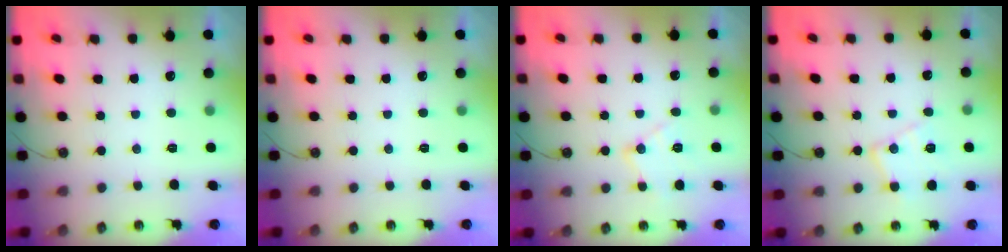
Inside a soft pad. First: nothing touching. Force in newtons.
{"total": 0.0}
{"total": 11.5, "press": 11.5, "slide": 0.8}
{"total": 12.7, "press": 12.6, "slide": 0.8}